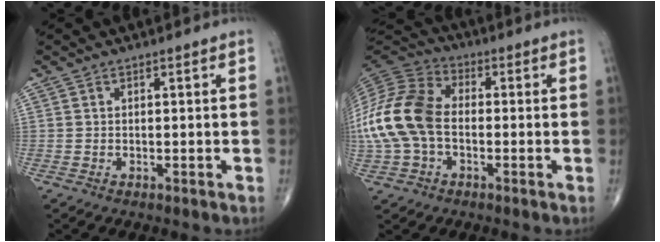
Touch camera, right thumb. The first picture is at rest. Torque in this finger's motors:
{"motor_torque": [-0.20, 1.11, 1.48, -0.28, 0.60]}